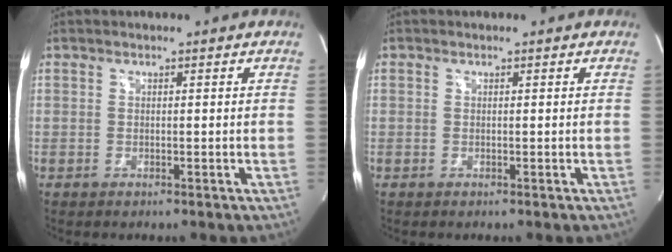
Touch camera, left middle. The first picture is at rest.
{"total": 0.0}